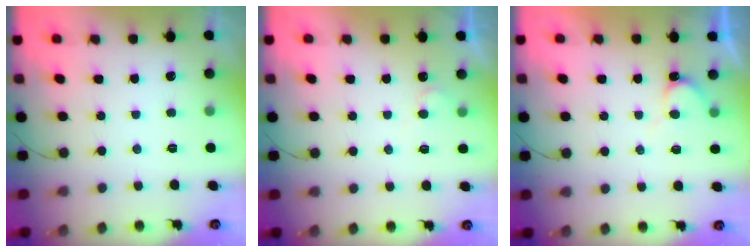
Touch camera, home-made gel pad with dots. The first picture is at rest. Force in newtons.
{"total": 3.7, "press": 3.6, "slide": 0.3}
{"total": 5.7, "press": 5.7, "slide": 0.6}